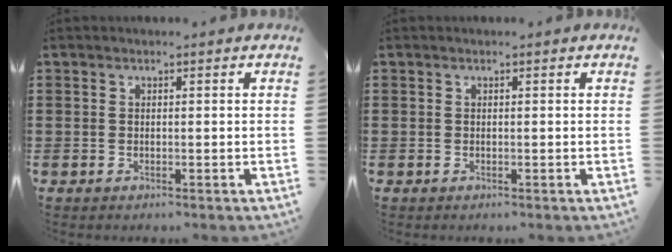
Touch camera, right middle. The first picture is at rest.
{"total": 0.0}